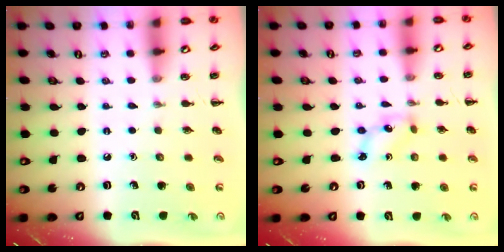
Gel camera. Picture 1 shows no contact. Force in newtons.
{"total": 2.1, "press": 2.0, "slide": 0.4}